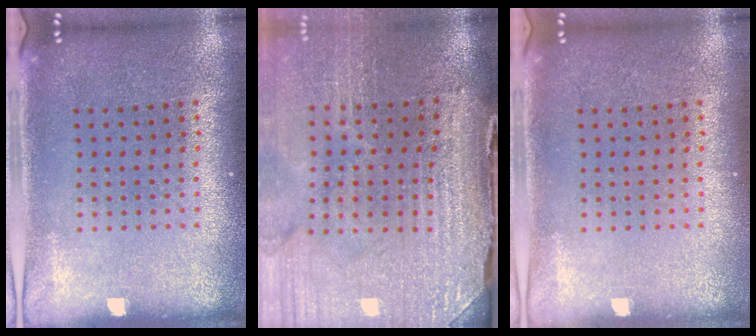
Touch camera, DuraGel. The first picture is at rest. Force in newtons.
{"total": 4.0, "press": 3.4, "slide": 2.0}
{"total": 0.0}